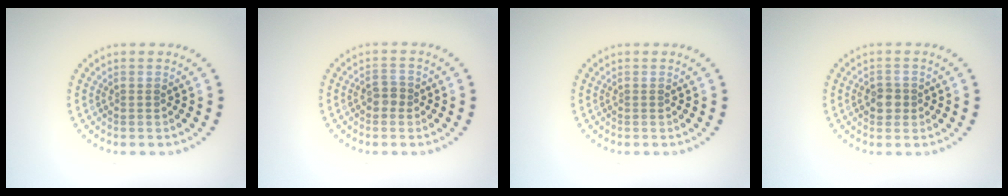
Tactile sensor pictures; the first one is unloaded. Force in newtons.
{"total": 1.4, "press": 1.3, "slide": 0.3}
{"total": 0.0}
{"total": 1.7, "press": 1.6, "slide": 0.5}